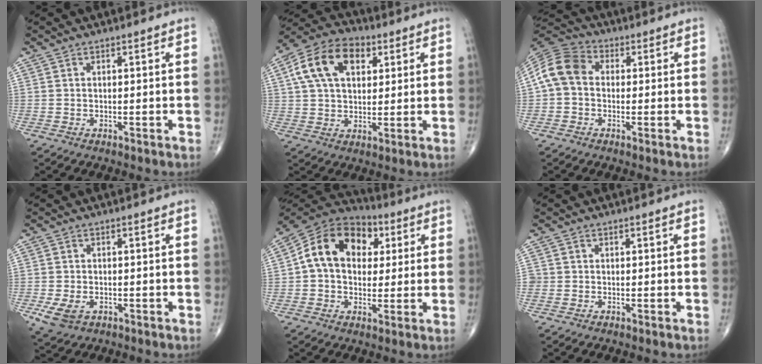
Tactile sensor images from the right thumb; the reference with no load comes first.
{"total": 14.4, "force": [4.9, 9.2, 10.0], "torque": [-0.164, 0.010, 0.081]}
{"total": 9.2, "force": [0.3, 7.2, 5.8], "torque": [-0.105, 0.029, -0.009]}
{"total": 4.1, "force": [-1.3, 2.7, 2.9], "torque": [-0.065, -0.003, -0.016]}
{"total": 15.6, "force": [3.3, 11.5, 10.1], "torque": [-0.142, 0.025, 0.046]}
{"total": 1.0, "force": [-0.2, 1.0, 0.0], "torque": [0.007, 0.005, -0.006]}